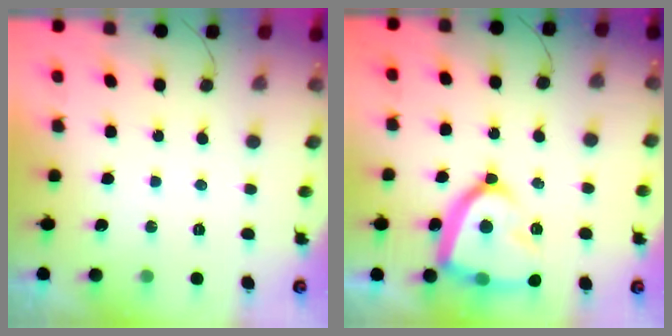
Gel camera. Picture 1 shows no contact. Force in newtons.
{"total": 19.4, "press": 19.3, "slide": 2.0}